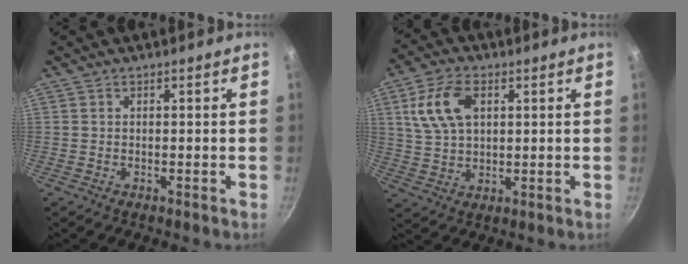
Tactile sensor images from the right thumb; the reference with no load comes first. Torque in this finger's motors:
{"motor_torque": [-1.11, 1.25, 0.10, -0.07, 0.23]}